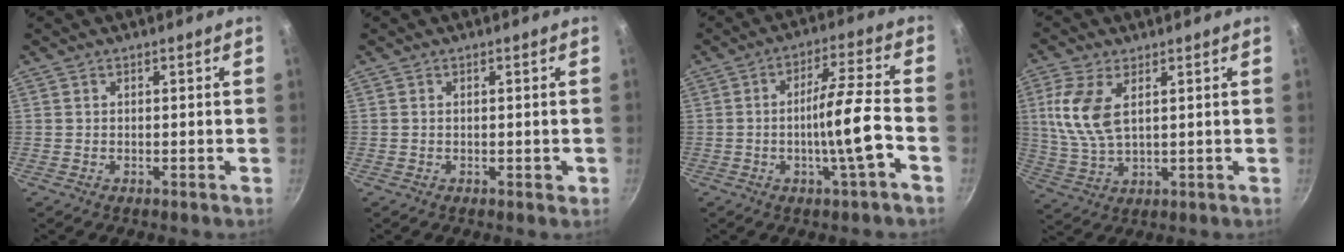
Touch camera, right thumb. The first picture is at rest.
{"total": 1.3, "force": [-0.3, 0.5, 1.1], "torque": [-0.012, 0.001, -0.003]}
{"total": 11.7, "force": [-3.5, 1.0, 11.1], "torque": [-0.192, 0.039, -0.065]}
{"total": 9.6, "force": [2.7, 4.8, 7.9], "torque": [-0.169, -0.006, 0.060]}